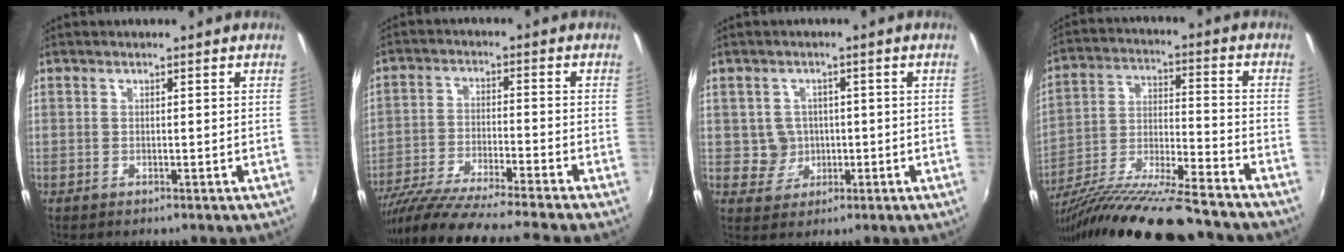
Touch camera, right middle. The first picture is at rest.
{"total": 16.0, "force": [-14.1, -1.6, 7.4], "torque": [-0.147, -0.042, -0.244]}
{"total": 3.7, "force": [-0.1, 3.7, 0.3], "torque": [-0.008, 0.010, 0.006]}
{"total": 18.6, "force": [-14.6, 1.8, 11.4], "torque": [-0.212, -0.034, -0.254]}